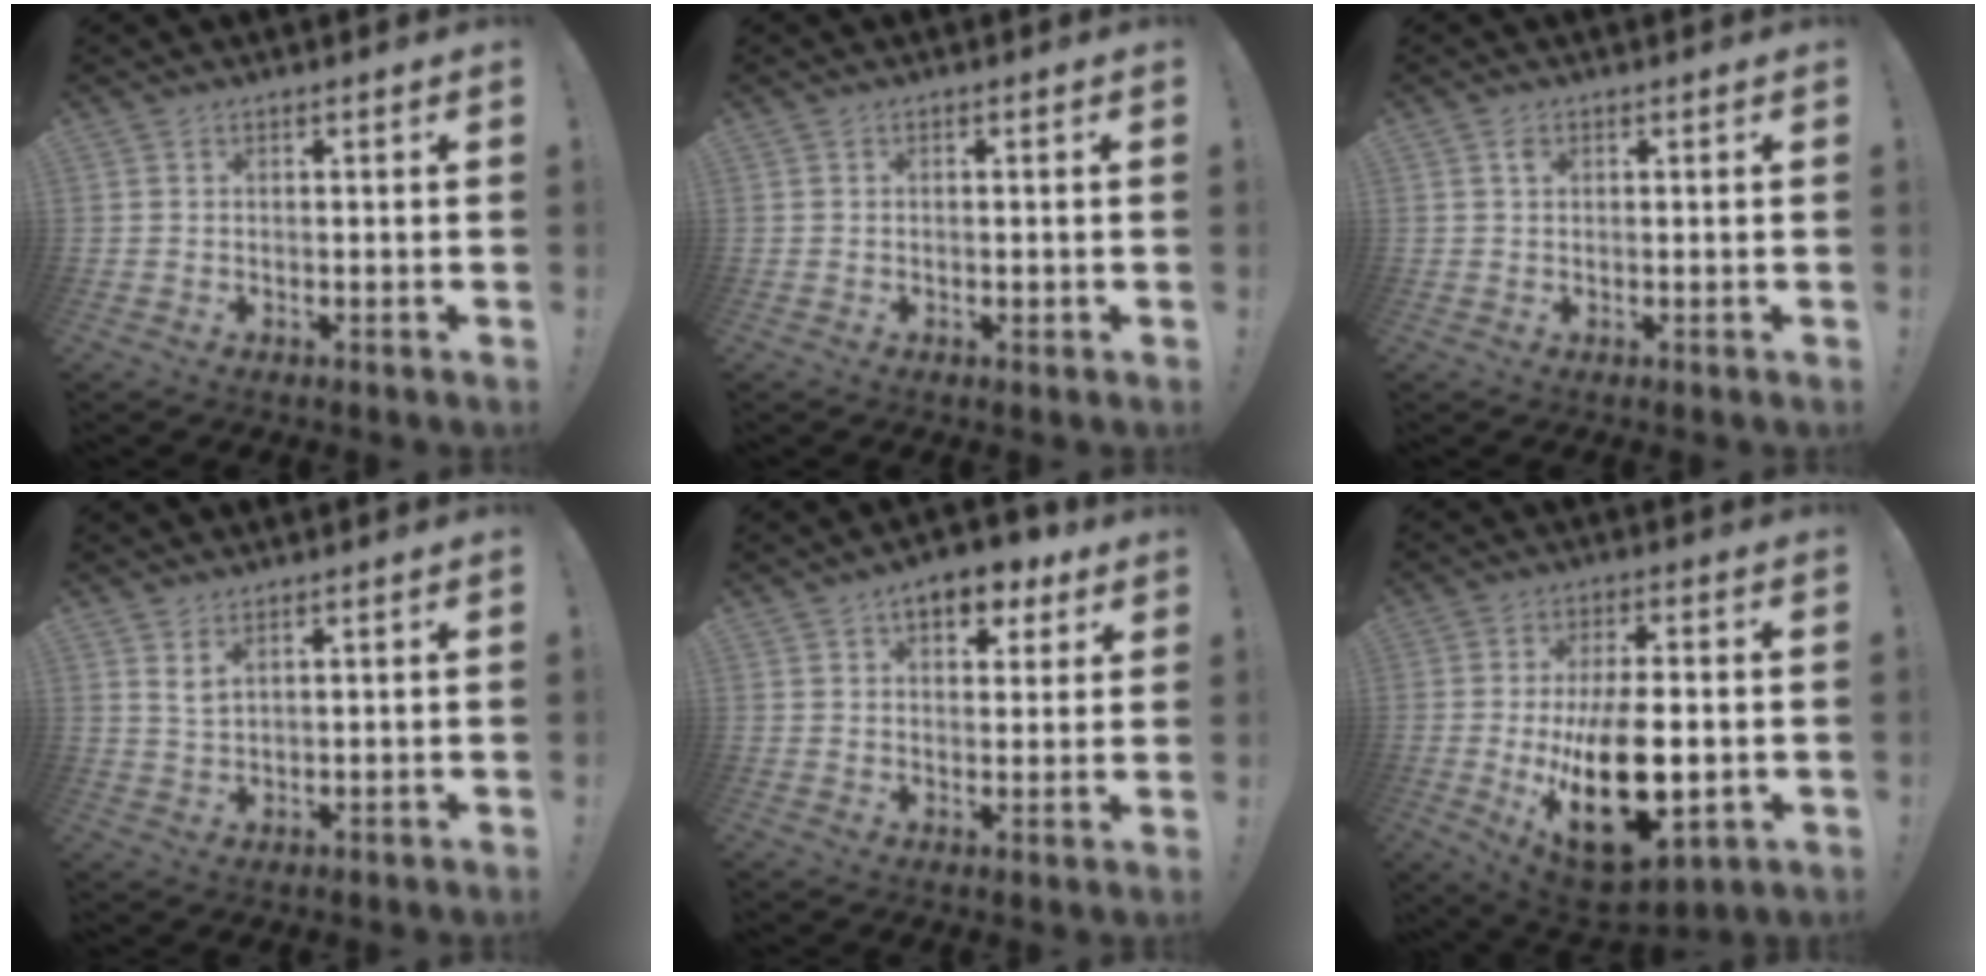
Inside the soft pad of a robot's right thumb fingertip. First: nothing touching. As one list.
[{"total": 0.9, "force": [-0.3, 0.7, 0.6], "torque": [-0.004, 0.000, -0.006]}, {"total": 1.4, "force": [0.6, 0.9, 0.8], "torque": [-0.017, 0.003, 0.012]}, {"total": 3.4, "force": [2.4, 1.0, 2.2], "torque": [-0.042, -0.014, 0.042]}, {"total": 8.9, "force": [5.1, 5.1, 5.2], "torque": [-0.065, -0.020, 0.089]}, {"total": 22.3, "force": [-2.3, 11.2, 19.1], "torque": [-0.311, -0.017, -0.025]}]